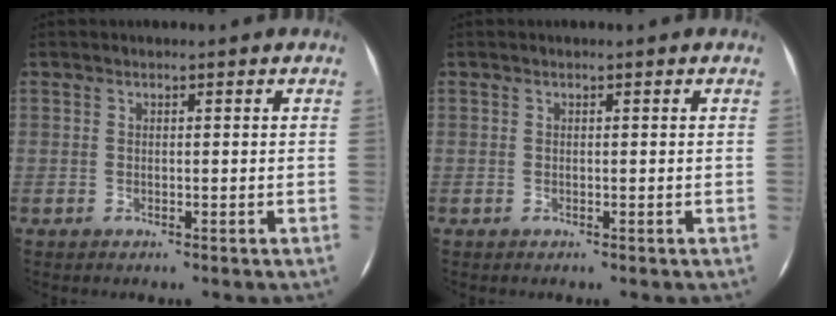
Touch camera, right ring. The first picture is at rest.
{"total": 0.0}